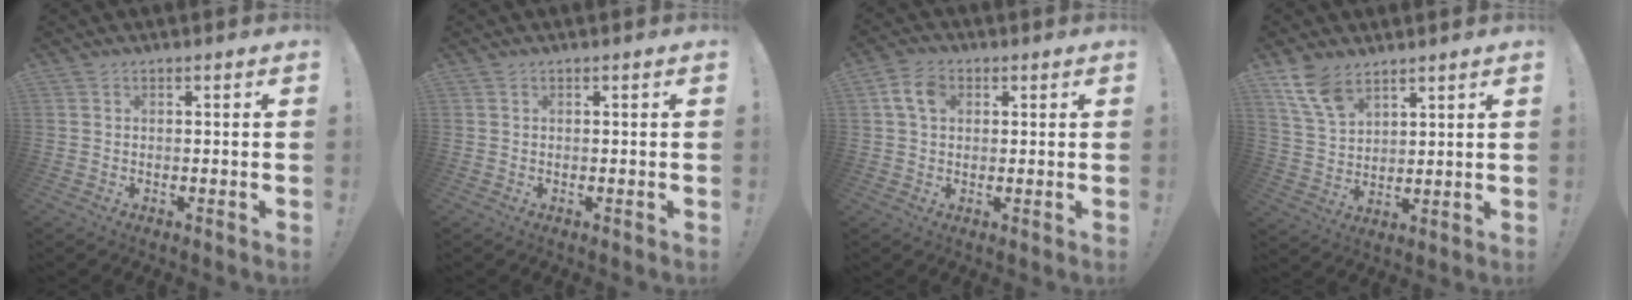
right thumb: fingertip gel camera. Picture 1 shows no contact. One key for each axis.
{"total": 0.0}
{"total": 6.8, "fx": 1.9, "fy": 4.7, "fz": 4.6, "tx": -0.091, "ty": 0.011, "tz": 0.037}
{"total": 9.8, "fx": 6.8, "fy": 5.1, "fz": 4.9, "tx": -0.097, "ty": -0.030, "tz": 0.136}